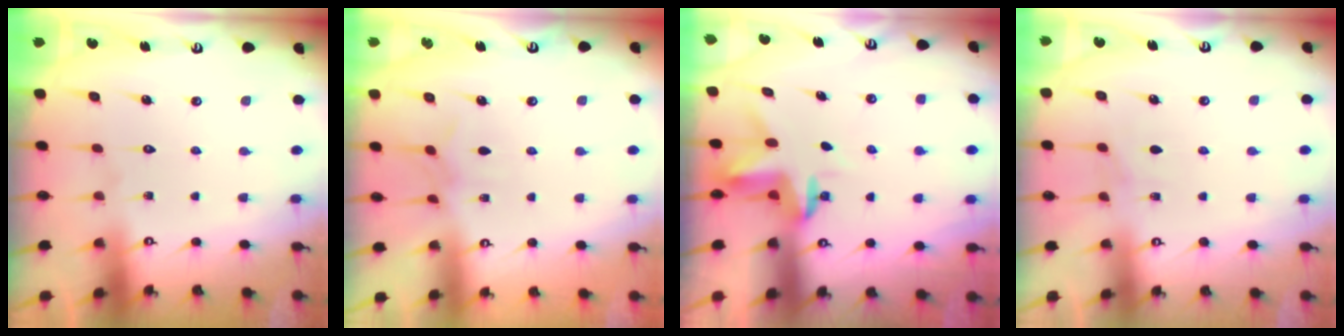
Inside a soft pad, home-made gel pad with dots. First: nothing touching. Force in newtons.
{"total": 3.3, "press": 3.3, "slide": 0.2}
{"total": 3.4, "press": 3.4, "slide": 0.2}
{"total": 3.0, "press": 2.9, "slide": 0.5}